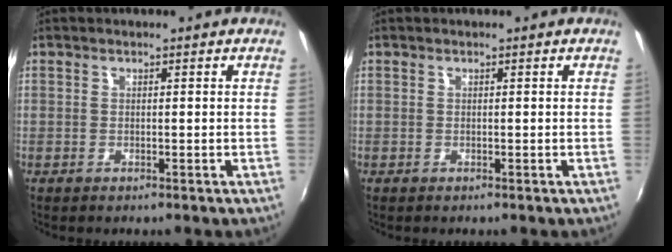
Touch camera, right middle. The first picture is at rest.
{"total": 0.0}